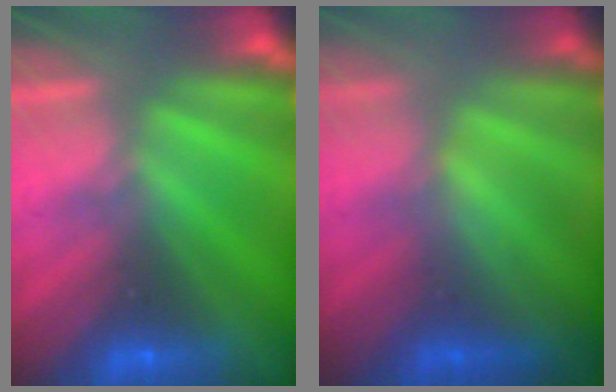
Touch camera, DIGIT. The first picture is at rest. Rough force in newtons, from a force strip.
{"total": 3.2}